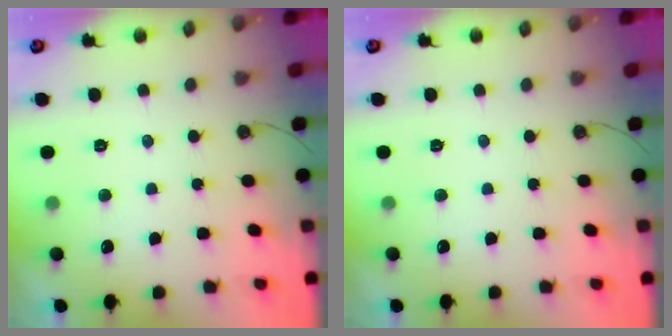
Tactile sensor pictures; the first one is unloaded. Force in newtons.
{"total": 0.0}